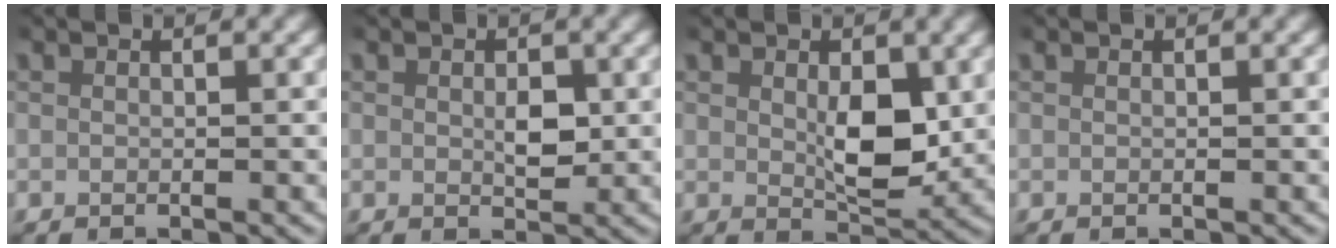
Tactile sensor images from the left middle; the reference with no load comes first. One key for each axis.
{"total": 2.2, "fx": 0.1, "fy": 1.4, "fz": 1.7, "tx": -0.028, "ty": -0.013, "tz": 0.007}
{"total": 4.2, "fx": 0.8, "fy": 2.3, "fz": 3.5, "tx": -0.060, "ty": -0.023, "tz": 0.021}
{"total": 0.0}